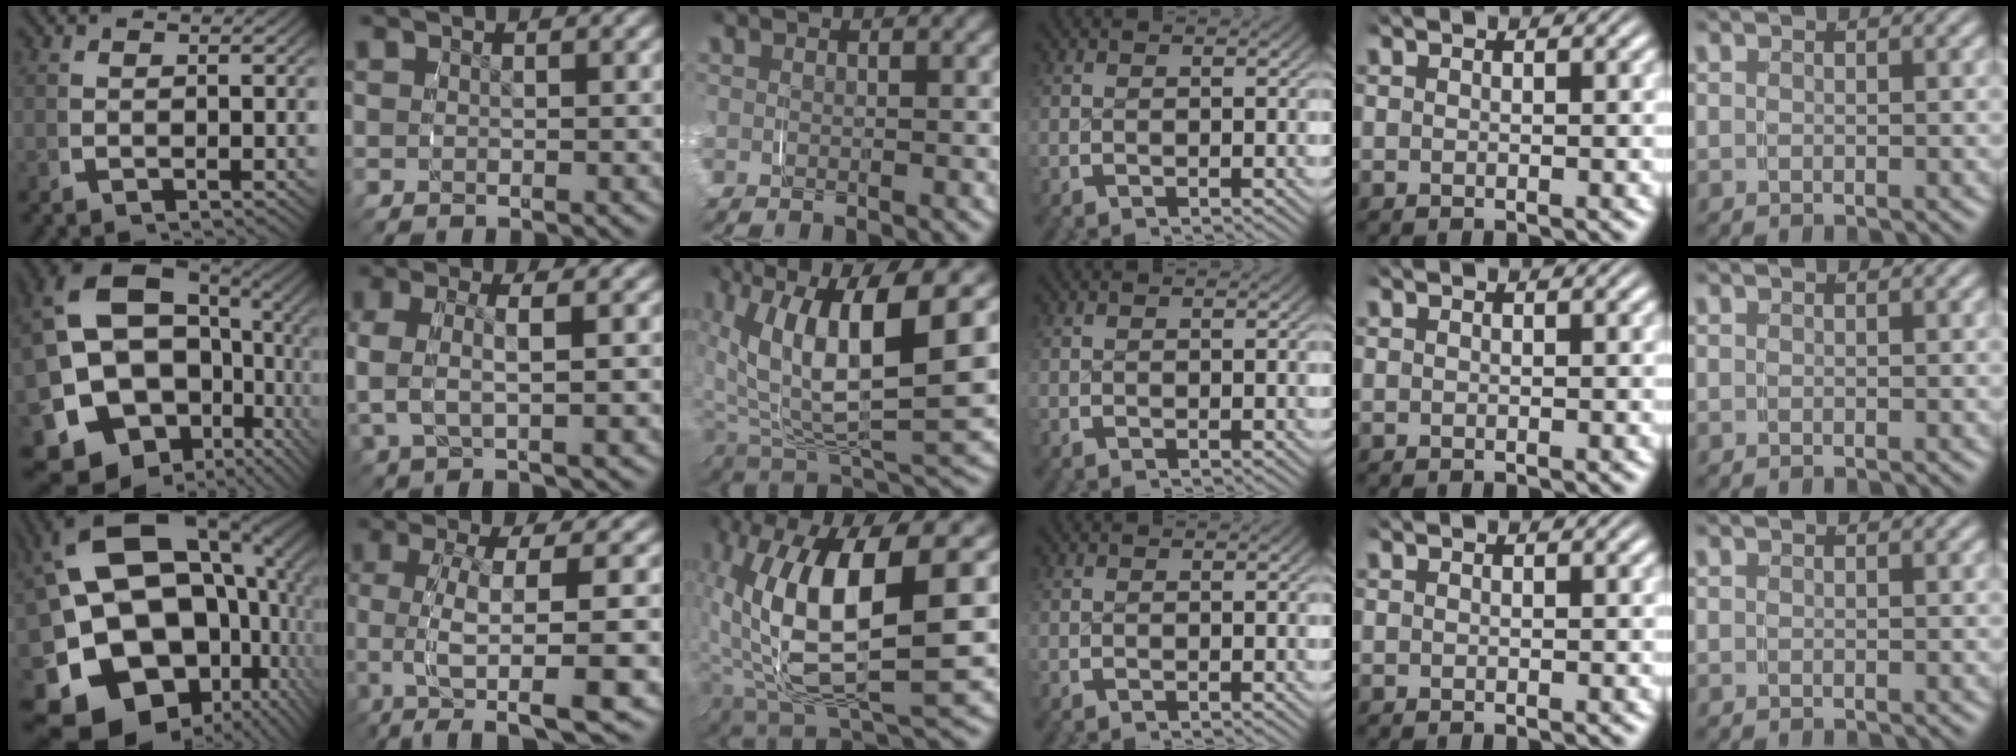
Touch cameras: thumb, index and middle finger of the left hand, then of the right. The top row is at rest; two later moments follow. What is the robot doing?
{"motion": "grasp_and_lifting", "object": "shorts"}